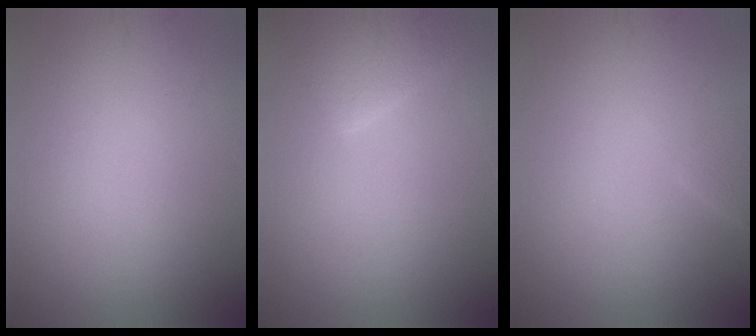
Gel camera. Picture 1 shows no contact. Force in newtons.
{"total": 3.5, "press": 3.4, "slide": 0.4}
{"total": 1.0, "press": 1.0, "slide": 0.1}